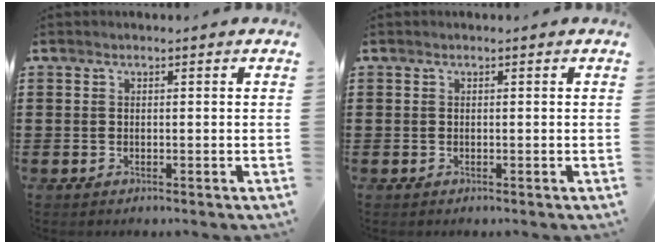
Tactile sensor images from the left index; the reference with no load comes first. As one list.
[{"total": 0.0}]